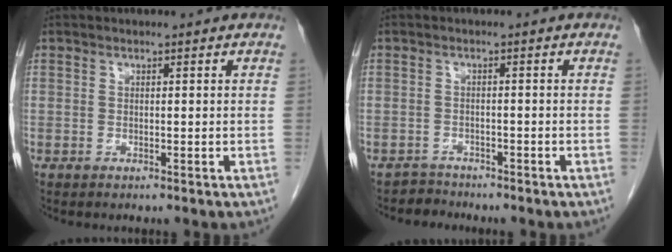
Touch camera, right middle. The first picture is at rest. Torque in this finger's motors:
{"motor_torque": [-0.02, -0.22, -0.04, -0.03]}